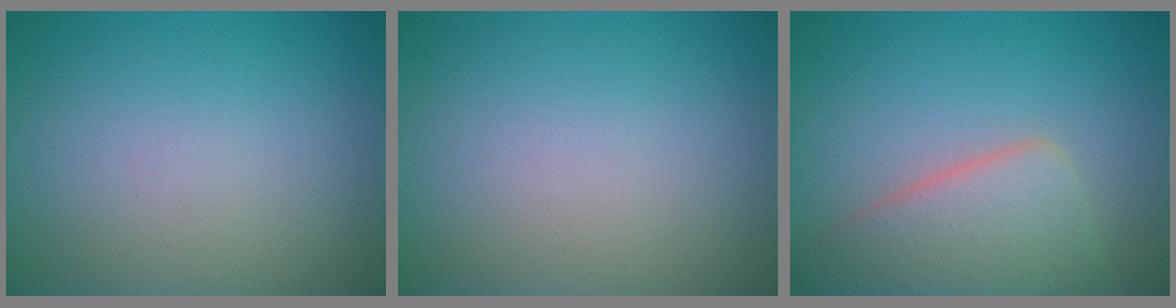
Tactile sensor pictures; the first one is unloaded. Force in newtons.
{"total": 0.0}
{"total": 5.6, "press": 5.6, "slide": 0.2}